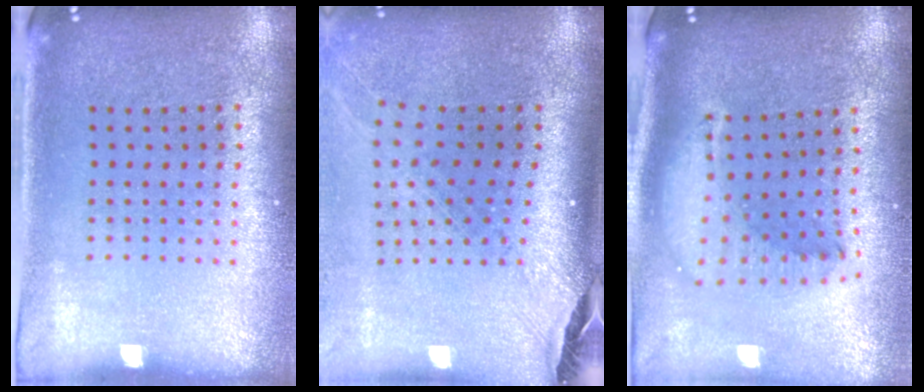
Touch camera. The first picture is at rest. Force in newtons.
{"total": 1.8, "press": 1.5, "slide": 0.9}
{"total": 1.8, "press": 1.4, "slide": 1.0}